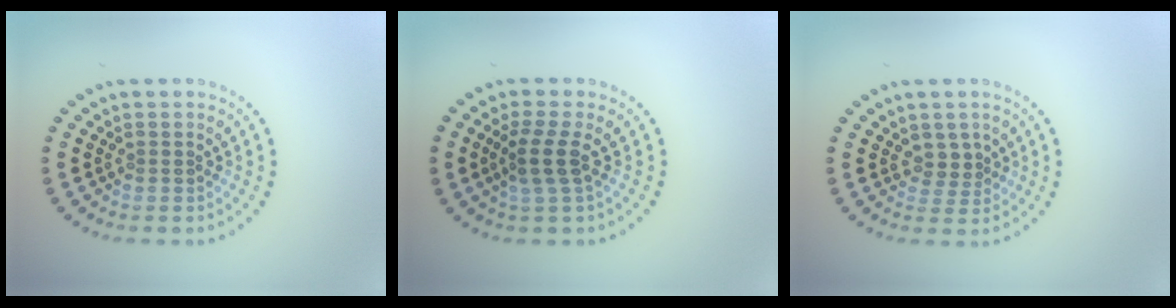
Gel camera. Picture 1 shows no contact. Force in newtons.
{"total": 2.6, "press": 2.0, "slide": 1.7}
{"total": 1.6, "press": 1.2, "slide": 1.0}